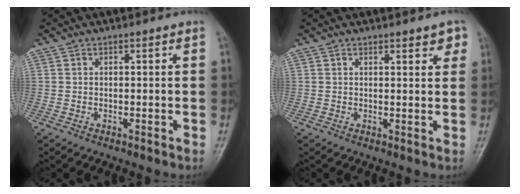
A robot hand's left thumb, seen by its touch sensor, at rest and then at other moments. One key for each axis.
{"total": 2.8, "fx": 1.8, "fy": 1.1, "fz": 1.8, "tx": -0.010, "ty": -0.008, "tz": 0.021}